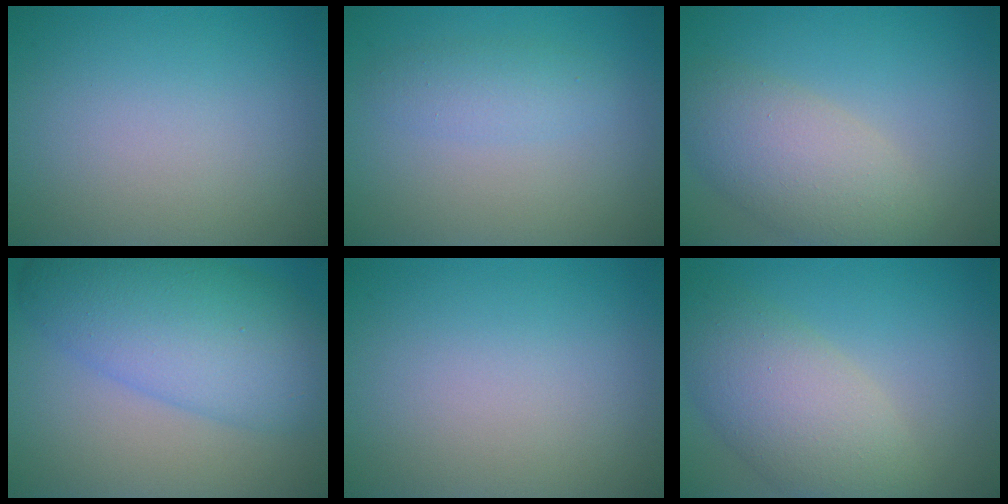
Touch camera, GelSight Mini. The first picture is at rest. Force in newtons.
{"total": 1.9, "press": 1.9, "slide": 0.0}
{"total": 5.6, "press": 5.6, "slide": 0.3}
{"total": 9.0, "press": 9.0, "slide": 0.0}
{"total": 0.0}
{"total": 6.5, "press": 6.5, "slide": 0.3}